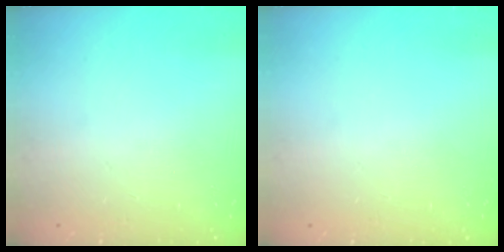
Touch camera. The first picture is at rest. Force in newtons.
{"total": 0.0}